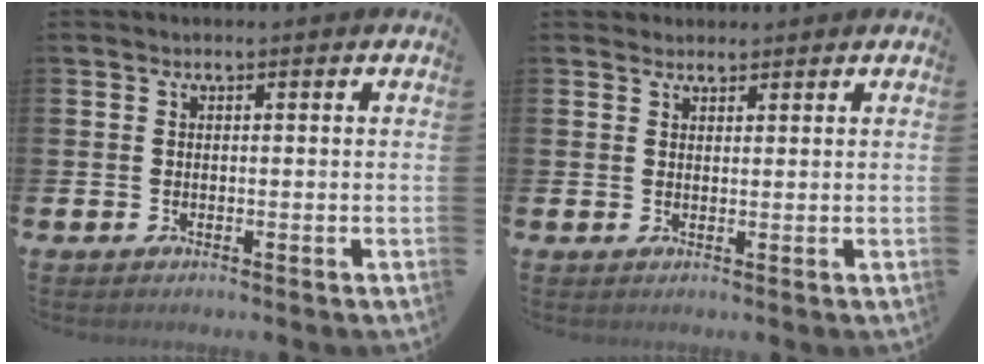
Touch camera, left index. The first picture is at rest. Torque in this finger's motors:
{"motor_torque": [0.88, -1.26, 0.40, 0.02]}